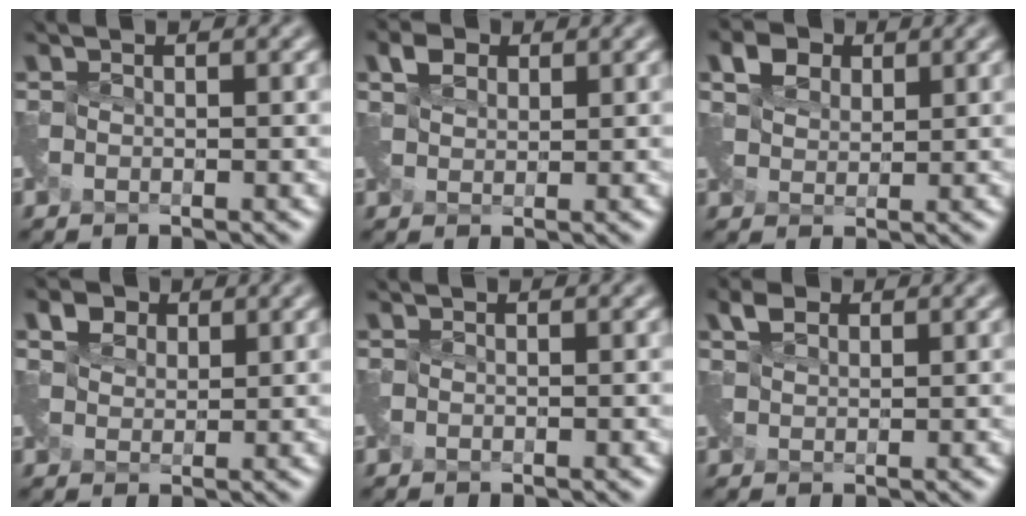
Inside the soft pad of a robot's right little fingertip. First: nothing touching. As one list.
[{"total": 1.8, "force": [1.4, 1.0, 0.6], "torque": [-0.014, 0.004, 0.027]}, {"total": 2.6, "force": [1.8, 1.6, 1.1], "torque": [-0.023, 0.003, 0.034]}, {"total": 2.1, "force": [1.6, 1.2, 0.6], "torque": [-0.013, 0.002, 0.030]}, {"total": 0.0}, {"total": 1.8, "force": [1.4, 0.8, 0.6], "torque": [-0.015, 0.006, 0.029]}]